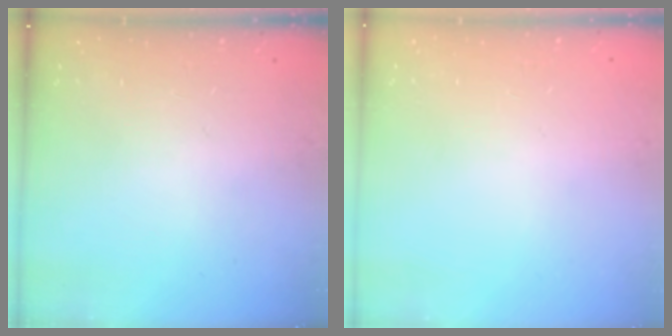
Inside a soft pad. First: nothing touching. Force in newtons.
{"total": 0.0}